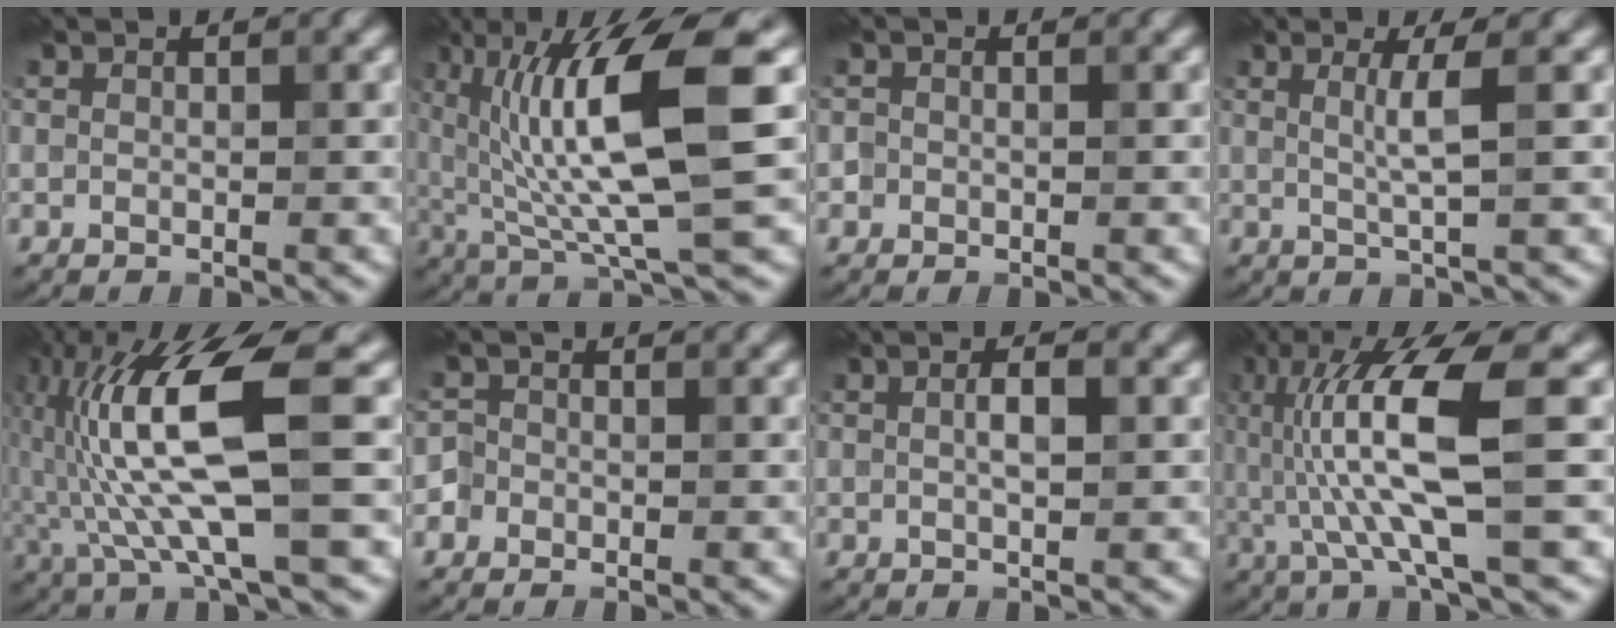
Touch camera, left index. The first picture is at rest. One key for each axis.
{"total": 11.8, "fx": 2.2, "fy": 2.5, "fz": 11.3, "tx": -0.192, "ty": 0.002, "tz": 0.041}
{"total": 0.6, "fx": -0.1, "fy": 0.5, "fz": -0.3, "tx": 0.012, "ty": 0.000, "tz": -0.003}
{"total": 2.5, "fx": 0.7, "fy": 0.3, "fz": 2.4, "tx": -0.042, "ty": 0.000, "tz": 0.007}
{"total": 10.9, "fx": 0.0, "fy": 2.2, "fz": 10.7, "tx": -0.220, "ty": 0.013, "tz": 0.001}
{"total": 2.0, "fx": -1.1, "fy": 1.6, "fz": -0.2, "tx": 0.022, "ty": 0.008, "tz": -0.025}
{"total": 1.8, "fx": 0.4, "fy": 0.4, "fz": 1.7, "tx": -0.031, "ty": 0.003, "tz": 0.004}
{"total": 9.1, "fx": 0.5, "fy": 1.5, "fz": 8.9, "tx": -0.187, "ty": 0.005, "tz": 0.015}